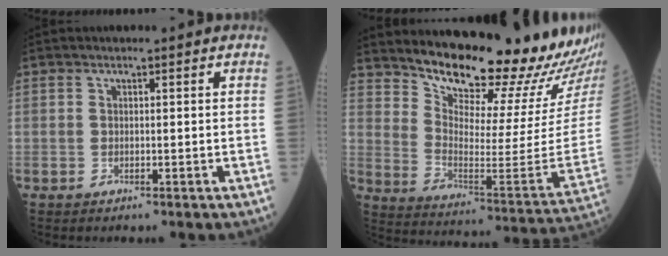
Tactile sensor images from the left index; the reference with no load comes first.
{"total": 22.4, "force": [20.9, 1.7, 7.7], "torque": [-0.137, -0.123, 0.286]}